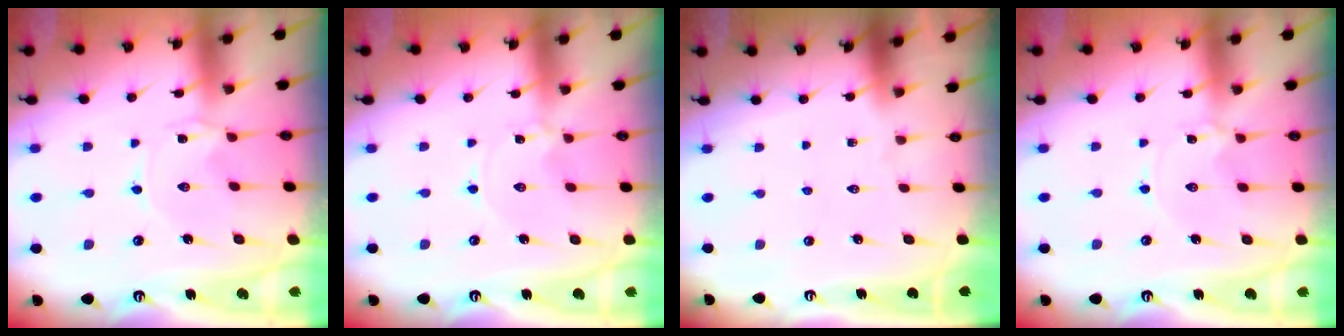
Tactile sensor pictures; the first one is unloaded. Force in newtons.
{"total": 0.0}
{"total": 0.0}
{"total": 1.3, "press": 1.3, "slide": 0.3}